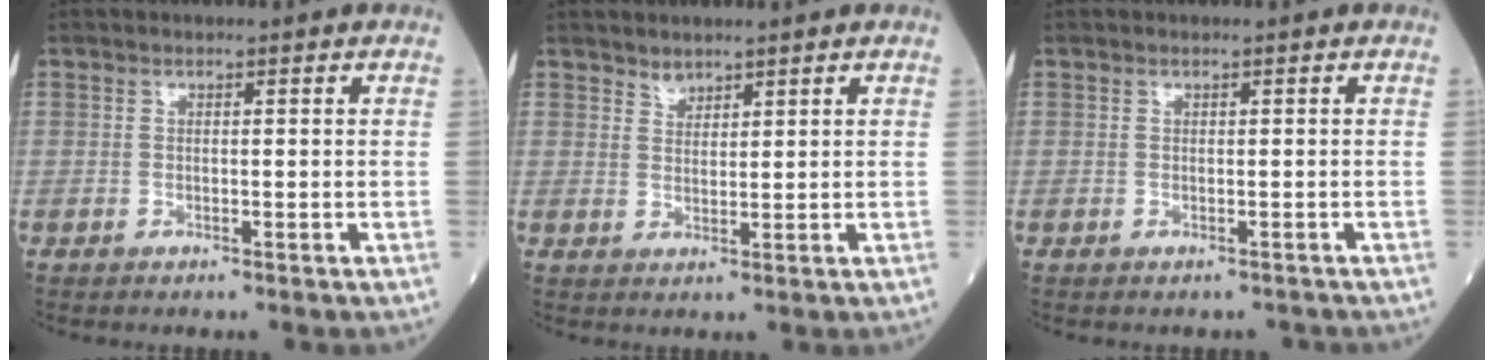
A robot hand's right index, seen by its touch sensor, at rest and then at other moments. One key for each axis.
{"total": 1.7, "fx": 1.6, "fy": 0.6, "fz": 0.2, "tx": -0.003, "ty": -0.005, "tz": 0.029}
{"total": 0.8, "fx": -0.7, "fy": 0.5, "fz": 0.0, "tx": 0.000, "ty": 0.000, "tz": -0.009}